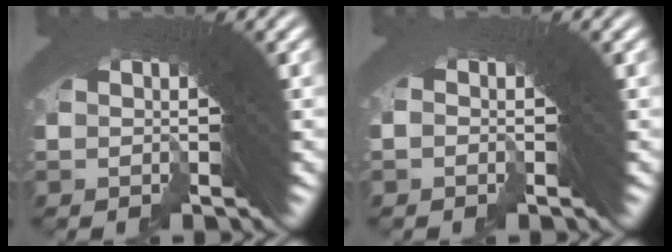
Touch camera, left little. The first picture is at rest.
{"total": 0.9, "force": [-0.8, 0.2, -0.4], "torque": [0.012, 0.012, -0.021]}